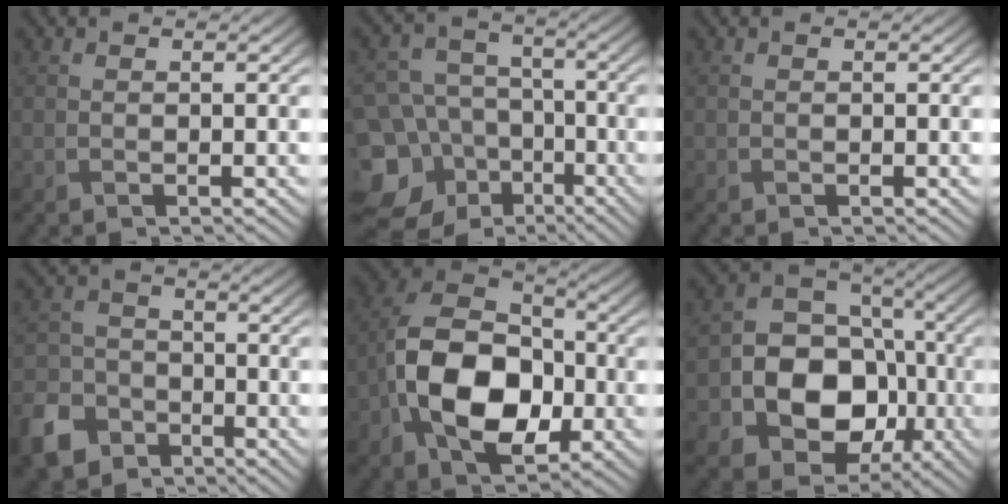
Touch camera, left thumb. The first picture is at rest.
{"total": 14.1, "force": [-7.2, 11.2, 4.7], "torque": [-0.151, -0.033, -0.122]}
{"total": 0.0}
{"total": 7.7, "force": [-5.0, 5.1, 2.8], "torque": [-0.076, -0.017, -0.114]}
{"total": 14.3, "force": [-3.4, 9.6, 10.0], "torque": [-0.203, -0.010, -0.073]}
{"total": 13.3, "force": [-3.6, 10.3, 7.7], "torque": [-0.140, -0.026, -0.078]}